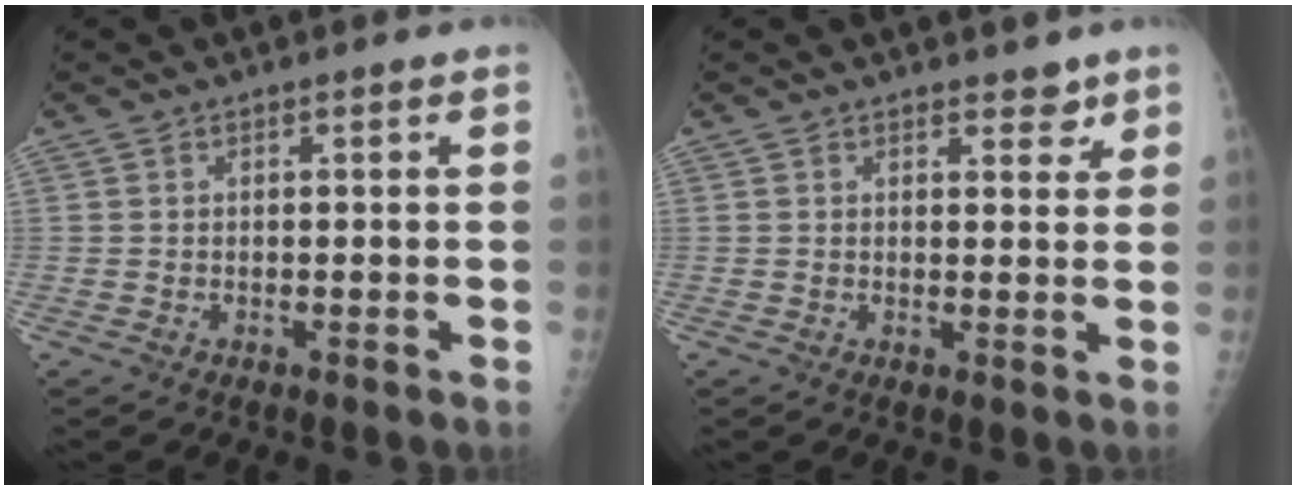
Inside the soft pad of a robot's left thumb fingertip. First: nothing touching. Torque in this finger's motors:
{"motor_torque": [-0.12, -0.03, 0.06, 0.05, 0.02]}